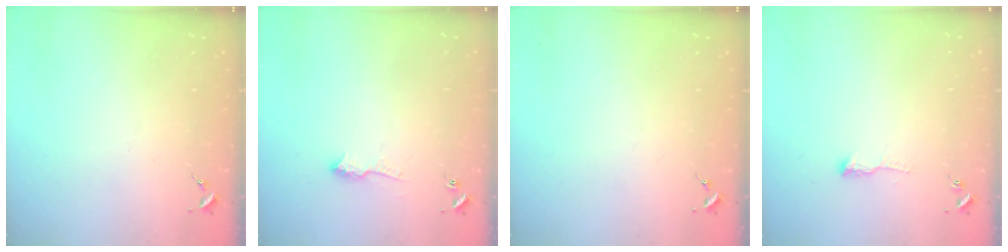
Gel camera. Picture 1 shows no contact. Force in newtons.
{"total": 6.9, "press": 6.8, "slide": 0.8}
{"total": 0.0}
{"total": 4.8, "press": 4.7, "slide": 0.9}